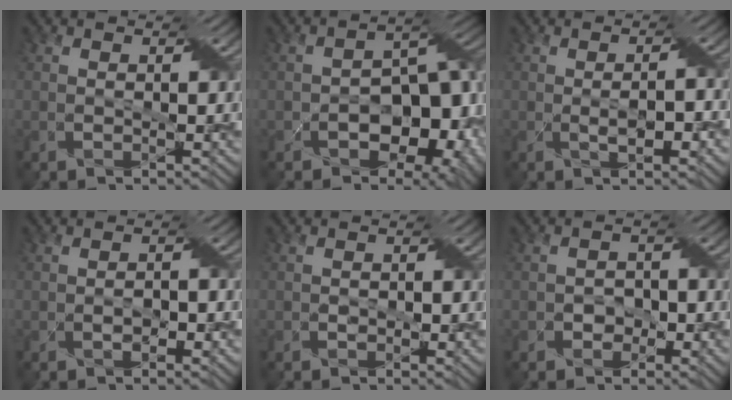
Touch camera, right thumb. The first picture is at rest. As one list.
[{"total": 12.7, "force": [-4.3, 8.0, 8.8], "torque": [-0.113, -0.027, -0.062]}, {"total": 3.0, "force": [-0.7, 0.9, 2.8], "torque": [-0.053, 0.000, -0.008]}, {"total": 2.4, "force": [-1.0, 1.2, 1.8], "torque": [-0.034, 0.002, -0.015]}, {"total": 1.3, "force": [-0.6, 0.8, 0.8], "torque": [-0.013, 0.001, -0.010]}, {"total": 2.3, "force": [-1.1, 1.8, 0.9], "torque": [-0.013, 0.005, -0.018]}]